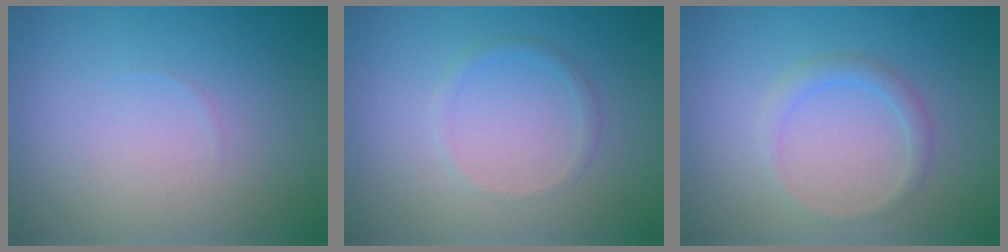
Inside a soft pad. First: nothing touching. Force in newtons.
{"total": 0.9, "press": 0.9, "slide": 0.1}
{"total": 1.6, "press": 1.6, "slide": 0.1}